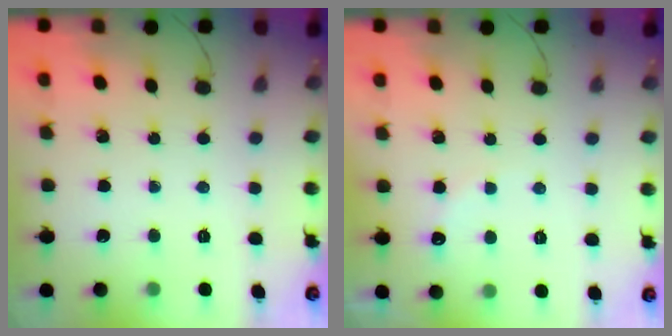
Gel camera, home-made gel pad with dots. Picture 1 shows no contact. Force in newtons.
{"total": 6.8, "press": 6.6, "slide": 1.5}